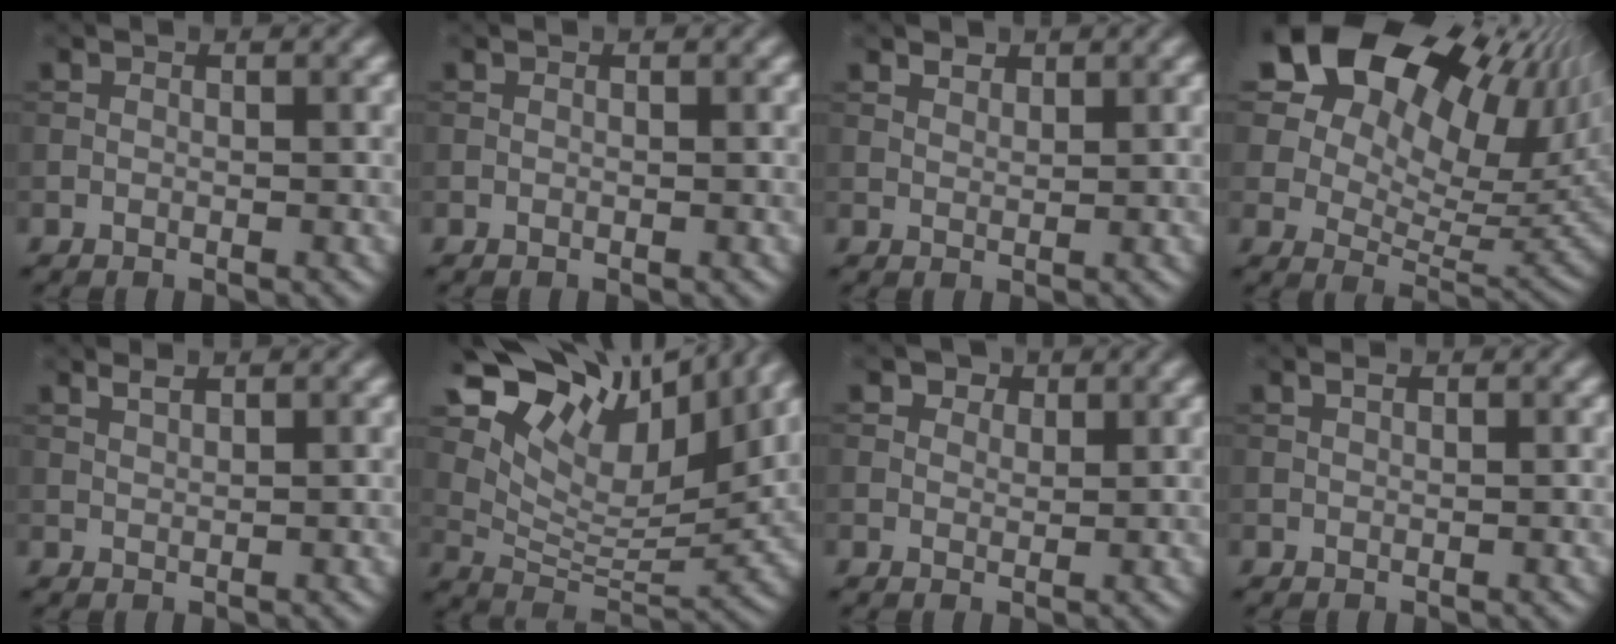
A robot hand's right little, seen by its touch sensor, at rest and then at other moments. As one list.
[{"total": 0.0}, {"total": 1.0, "force": [0.9, 0.4, 0.2], "torque": [-0.007, 0.000, 0.019]}, {"total": 21.3, "force": [12.5, 12.0, 12.4], "torque": [-0.251, 0.078, 0.217]}, {"total": 0.8, "force": [0.7, 0.1, 0.4], "torque": [-0.008, 0.002, 0.014]}, {"total": 12.6, "force": [7.9, 5.7, 8.0], "torque": [-0.154, 0.010, 0.150]}, {"total": 2.5, "force": [1.7, 1.5, 0.9], "torque": [-0.018, -0.010, 0.027]}, {"total": 0.6, "force": [0.4, 0.2, 0.4], "torque": [-0.009, 0.002, 0.008]}]